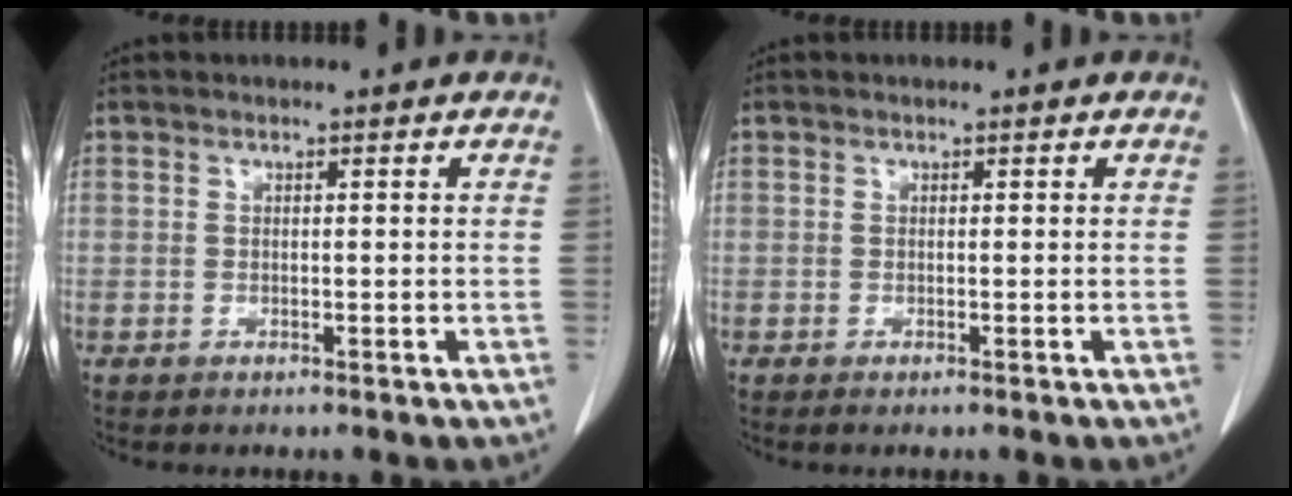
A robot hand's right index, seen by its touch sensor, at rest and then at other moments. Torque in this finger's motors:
{"motor_torque": [0.10, -0.11, 0.05, 0.02]}